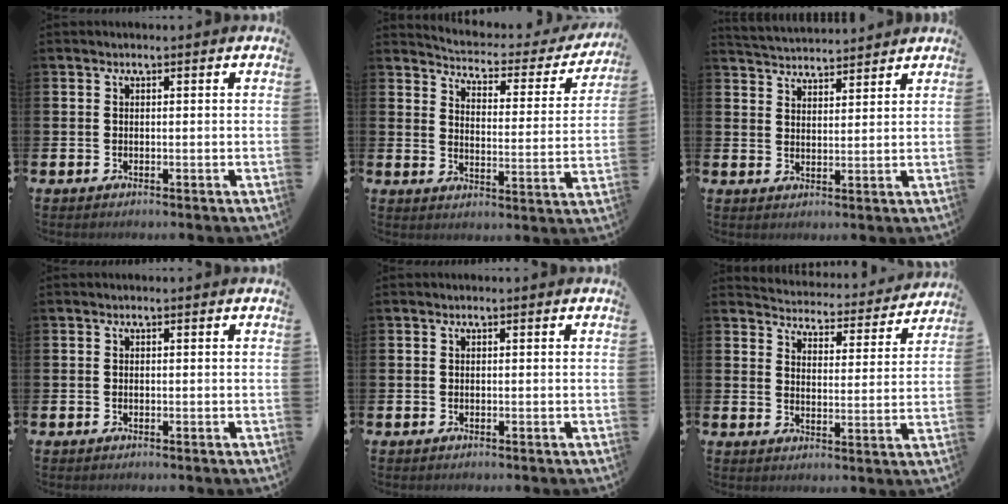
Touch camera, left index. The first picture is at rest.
{"total": 4.5, "force": [4.3, 1.1, 1.0], "torque": [-0.039, -0.040, 0.065]}
{"total": 4.1, "force": [4.1, 0.3, -0.4], "torque": [-0.010, -0.024, 0.075]}
{"total": 0.0}
{"total": 0.0}
{"total": 4.5, "force": [4.4, 0.6, 0.2], "torque": [-0.022, -0.041, 0.071]}